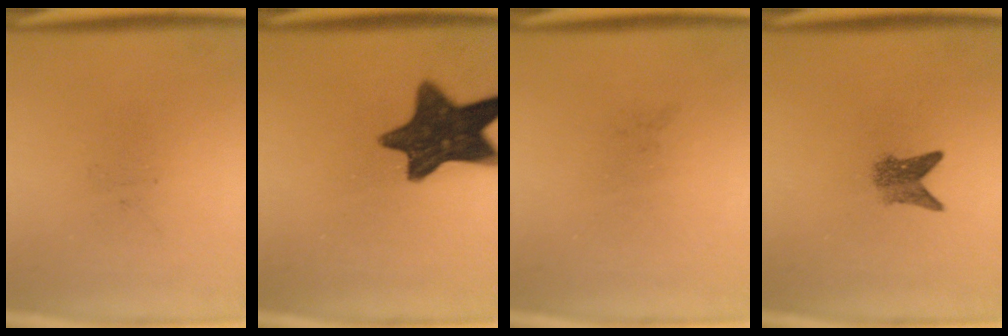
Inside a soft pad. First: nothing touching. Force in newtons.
{"total": 13.0}
{"total": 0.0}
{"total": 2.8}